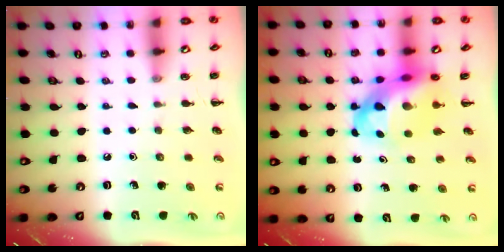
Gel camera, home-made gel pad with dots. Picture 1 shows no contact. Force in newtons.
{"total": 11.5, "press": 11.1, "slide": 3.1}